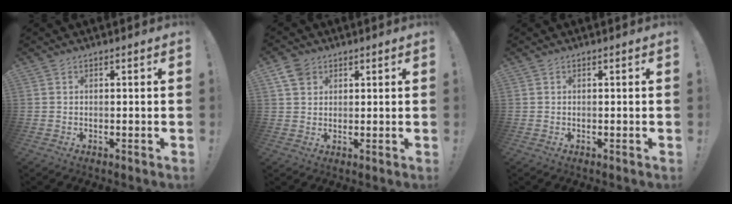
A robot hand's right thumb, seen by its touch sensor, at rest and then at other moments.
{"total": 5.6, "force": [3.0, 4.0, 2.5], "torque": [-0.042, -0.005, 0.060]}
{"total": 0.0}